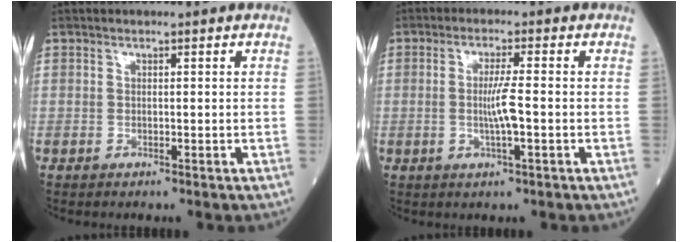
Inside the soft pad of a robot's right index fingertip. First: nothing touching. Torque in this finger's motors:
{"motor_torque": [0.12, -0.05, 0.09, 0.02]}